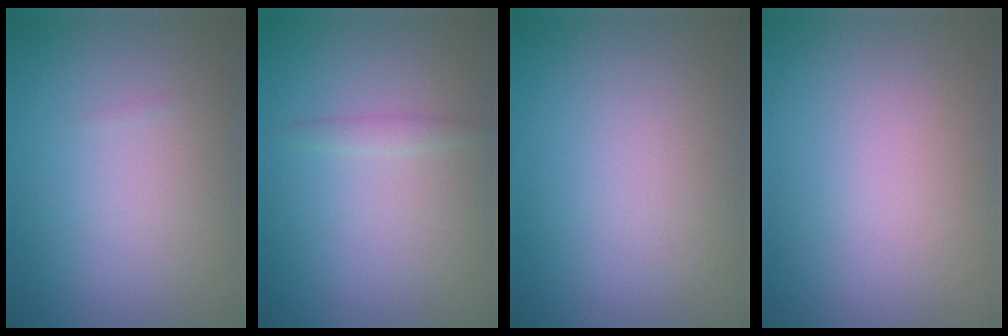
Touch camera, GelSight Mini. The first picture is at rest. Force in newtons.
{"total": 1.0, "press": 1.0, "slide": 0.0}
{"total": 0.0}
{"total": 0.0}